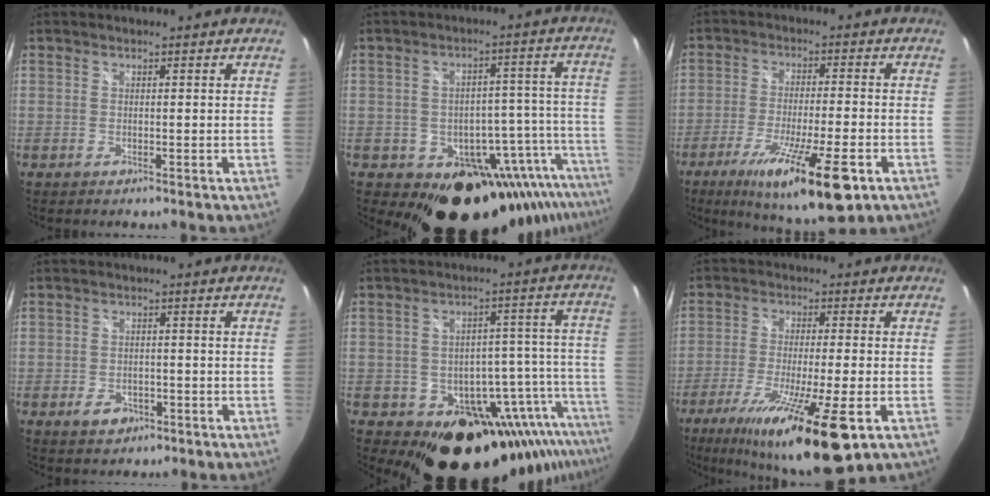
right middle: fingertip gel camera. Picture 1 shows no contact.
{"total": 18.2, "force": [-14.0, 8.9, 7.5], "torque": [-0.079, 0.018, -0.175]}
{"total": 17.4, "force": [-9.2, 3.1, 14.4], "torque": [-0.260, -0.050, -0.148]}
{"total": 3.5, "force": [-1.7, 2.5, 1.8], "torque": [-0.039, -0.002, -0.022]}
{"total": 17.7, "force": [-13.6, 8.0, 8.1], "torque": [-0.083, 0.004, -0.178]}
{"total": 17.7, "force": [-9.2, 2.4, 14.9], "torque": [-0.279, -0.056, -0.152]}